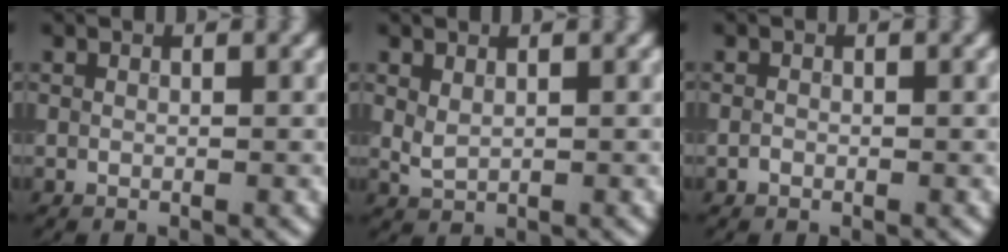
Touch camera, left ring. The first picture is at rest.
{"total": 1.1, "force": [0.5, 0.6, 0.8], "torque": [-0.021, -0.002, 0.015]}
{"total": 0.6, "force": [-0.3, 0.4, 0.3], "torque": [-0.004, -0.002, -0.009]}